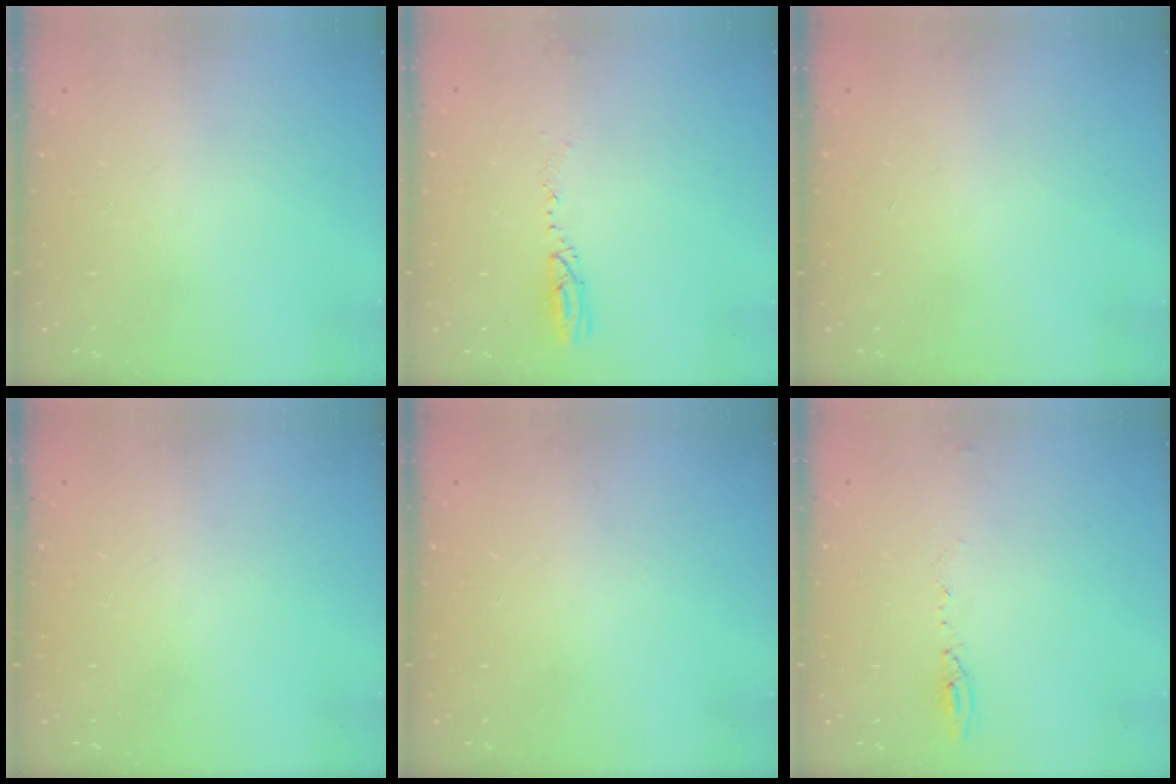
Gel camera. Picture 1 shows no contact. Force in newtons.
{"total": 3.6, "press": 3.5, "slide": 0.7}
{"total": 0.0}
{"total": 0.0}
{"total": 0.0}
{"total": 4.6, "press": 4.3, "slide": 1.6}